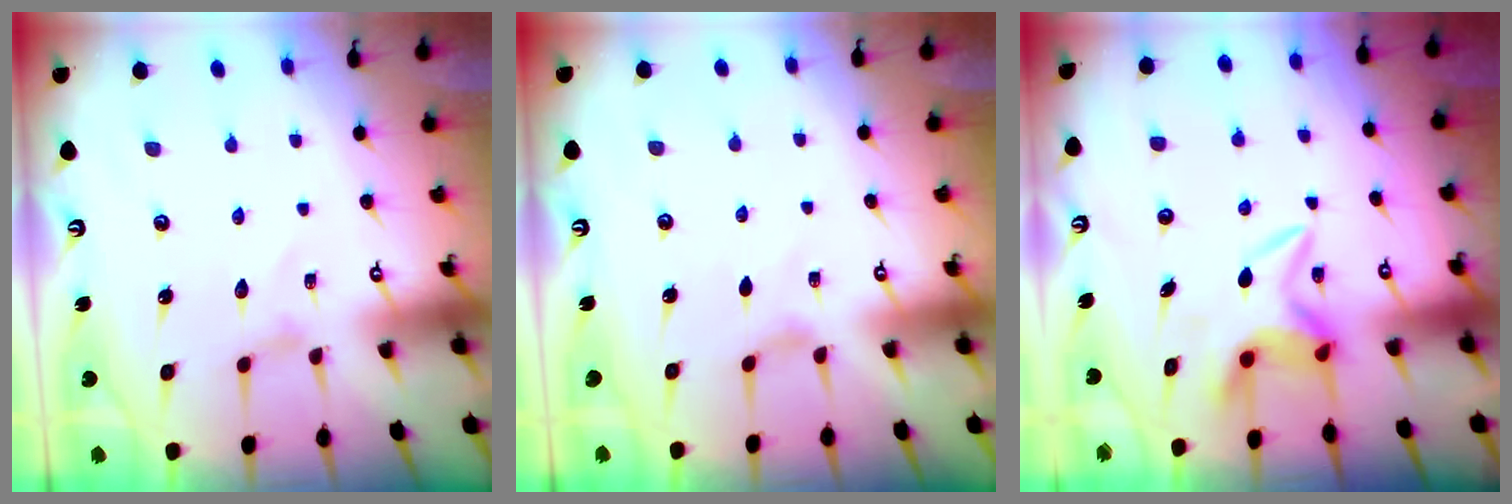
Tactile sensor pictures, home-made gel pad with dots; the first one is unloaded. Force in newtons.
{"total": 0.7, "press": 0.6, "slide": 0.3}
{"total": 5.9, "press": 5.8, "slide": 0.8}